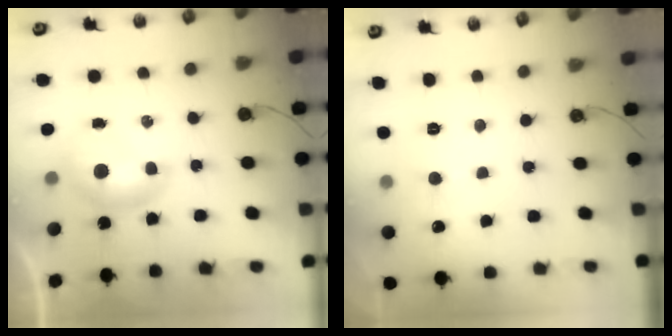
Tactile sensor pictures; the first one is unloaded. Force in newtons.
{"total": 0.9, "press": 0.7, "slide": 0.5}